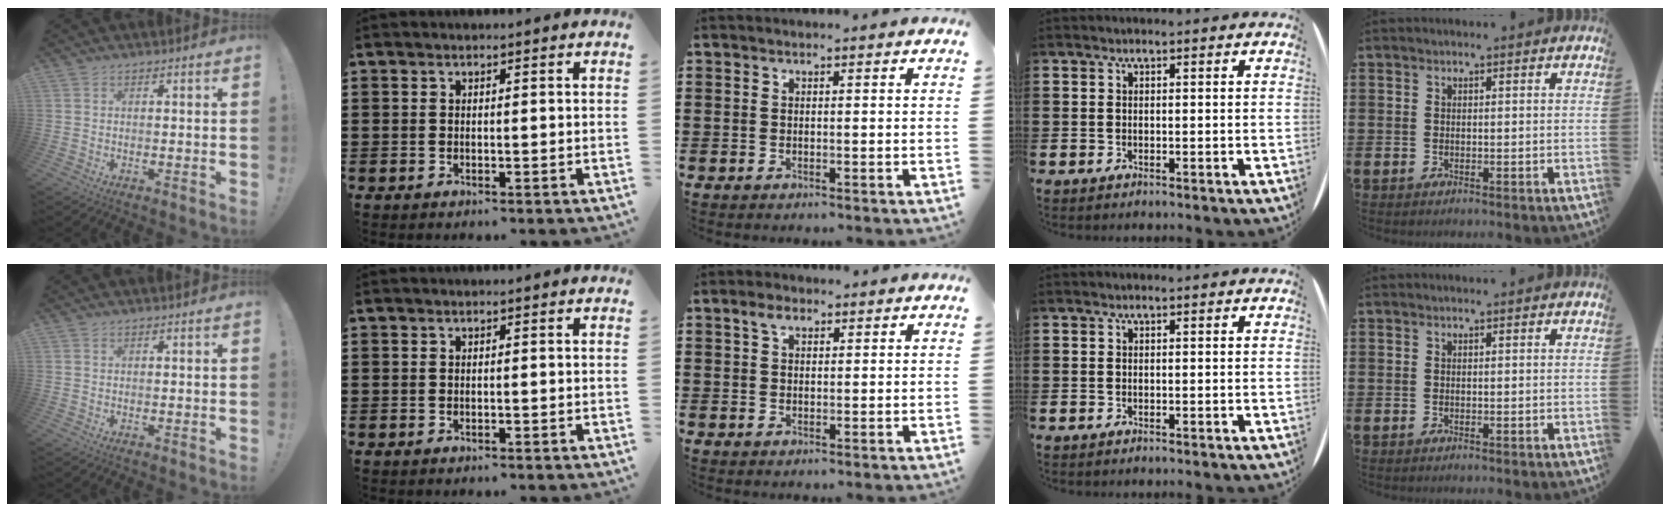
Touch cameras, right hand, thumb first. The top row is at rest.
{"middle": {"total": 2.6, "force": [1.5, 1.3, 1.6], "torque": [-0.036, 0.006, 0.027]}}